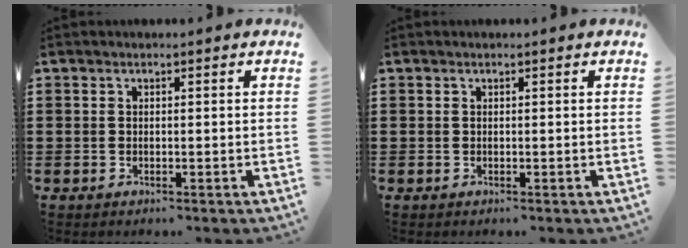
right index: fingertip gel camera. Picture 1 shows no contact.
{"total": 0.0}